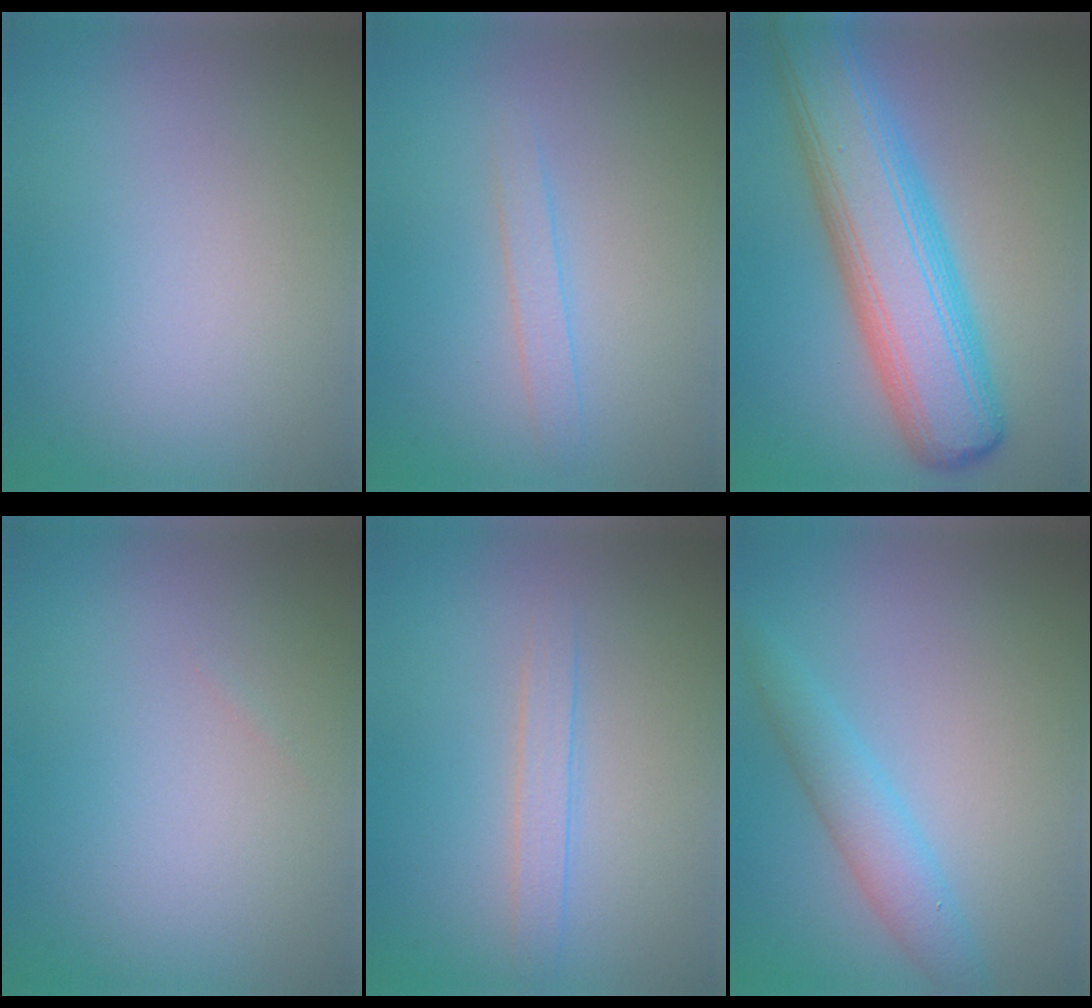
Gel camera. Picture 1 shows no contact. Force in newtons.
{"total": 1.3, "press": 1.3, "slide": 0.0}
{"total": 9.6, "press": 9.6, "slide": 0.3}
{"total": 0.0}
{"total": 1.7, "press": 1.7, "slide": 0.0}
{"total": 2.9, "press": 2.9, "slide": 0.0}